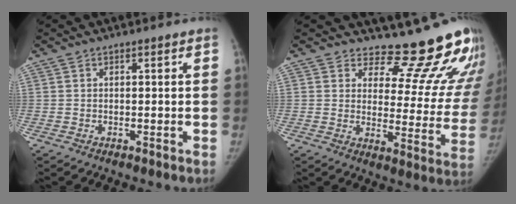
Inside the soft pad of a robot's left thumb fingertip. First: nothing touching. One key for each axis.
{"total": 16.5, "fx": 15.4, "fy": 4.7, "fz": 3.9, "tx": 0.013, "ty": -0.162, "tz": 0.178}